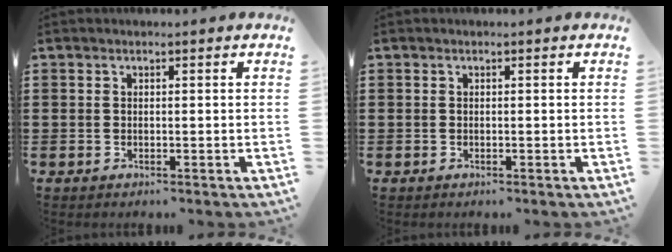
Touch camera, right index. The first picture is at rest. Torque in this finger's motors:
{"motor_torque": [0.58, 0.52, 0.00, 0.01]}